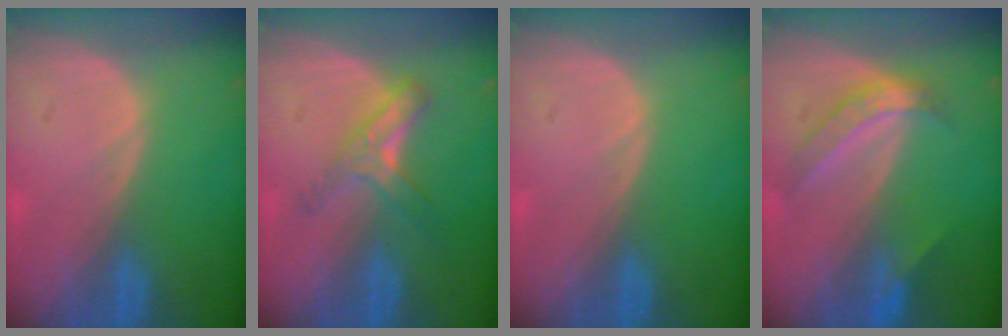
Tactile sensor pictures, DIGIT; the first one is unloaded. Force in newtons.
{"total": 5.5, "press": 4.9, "slide": 2.6}
{"total": 0.0}
{"total": 5.7, "press": 4.8, "slide": 3.1}